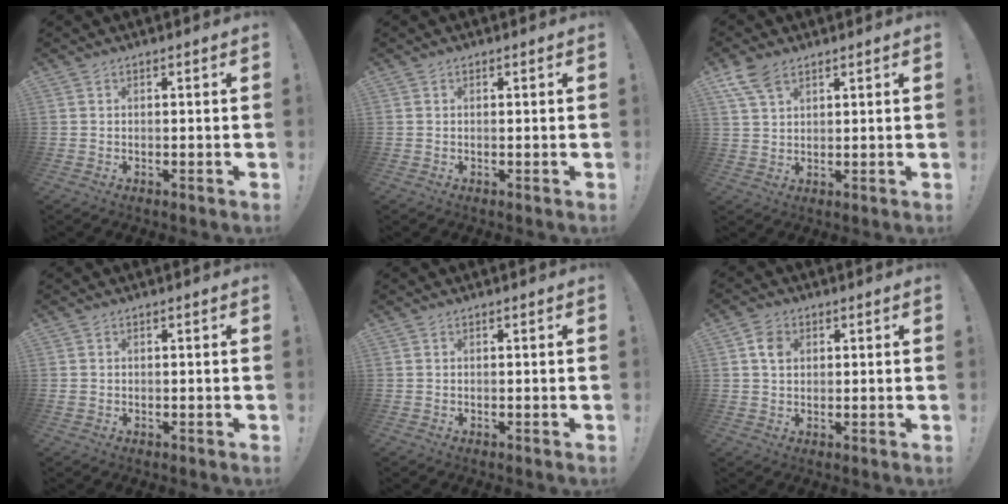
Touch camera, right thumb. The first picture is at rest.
{"total": 0.0}
{"total": 6.8, "force": [4.5, 3.5, 3.8], "torque": [-0.076, -0.012, 0.088]}
{"total": 0.7, "force": [0.0, 0.6, 0.2], "torque": [-0.008, 0.005, 0.001]}
{"total": 0.0}
{"total": 4.8, "force": [1.4, 3.7, 2.6], "torque": [-0.031, 0.002, 0.025]}